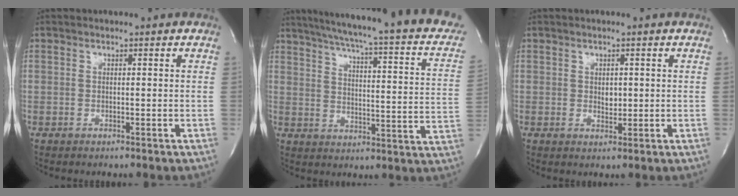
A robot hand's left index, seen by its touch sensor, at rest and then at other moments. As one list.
[{"total": 25.2, "force": [19.8, 3.1, 15.4], "torque": [-0.221, -0.025, 0.231]}, {"total": 1.9, "force": [0.3, 1.2, 1.4], "torque": [-0.021, -0.002, 0.007]}]